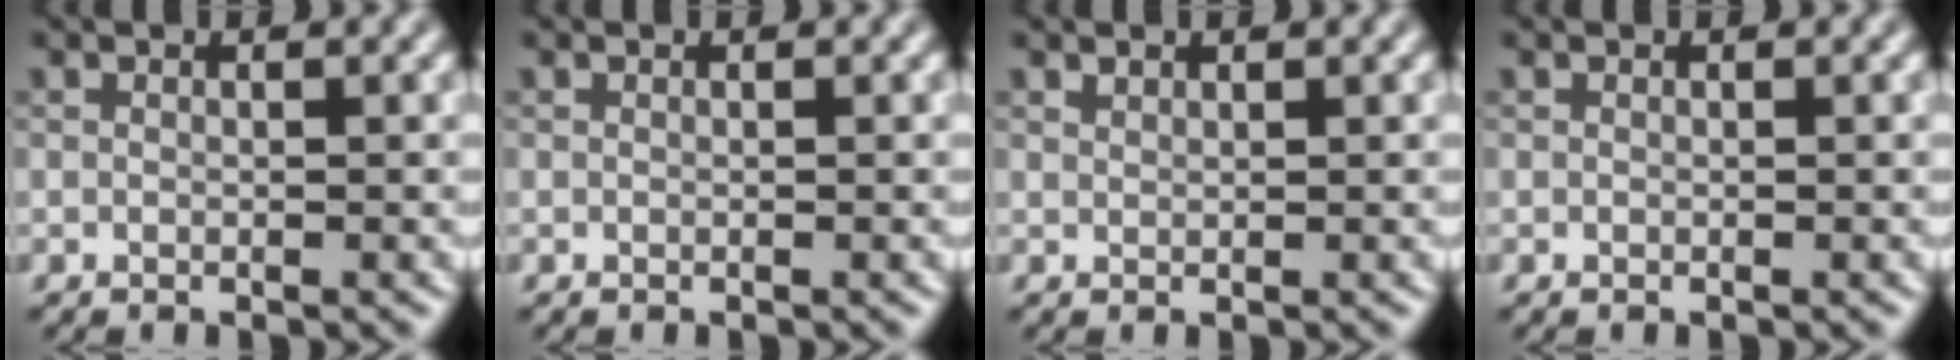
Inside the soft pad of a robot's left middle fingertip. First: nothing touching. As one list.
[{"total": 0.0}, {"total": 0.5, "force": [0.5, 0.1, 0.0], "torque": [-0.003, 0.001, 0.012]}, {"total": 0.0}]